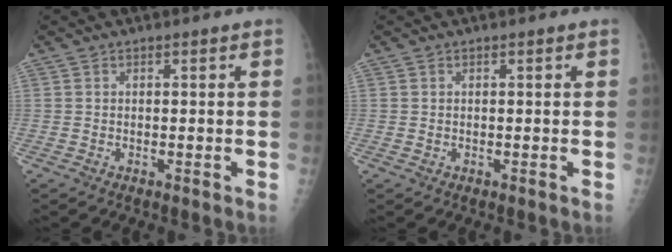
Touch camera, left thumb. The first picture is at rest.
{"total": 0.6, "force": [0.2, 0.4, 0.4], "torque": [-0.002, 0.000, 0.003]}